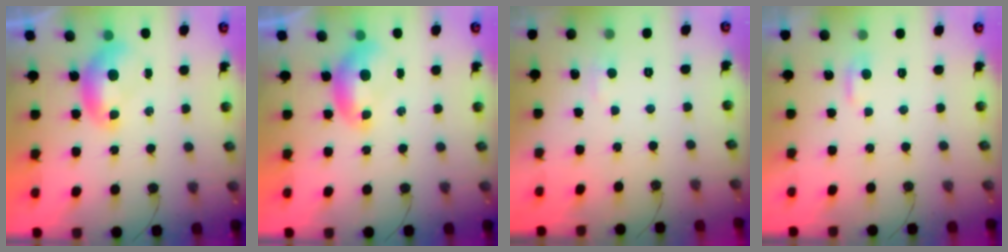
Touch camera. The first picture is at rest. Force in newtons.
{"total": 0.0}
{"total": 1.8, "press": 1.7, "slide": 0.6}
{"total": 2.2, "press": 2.1, "slide": 0.4}